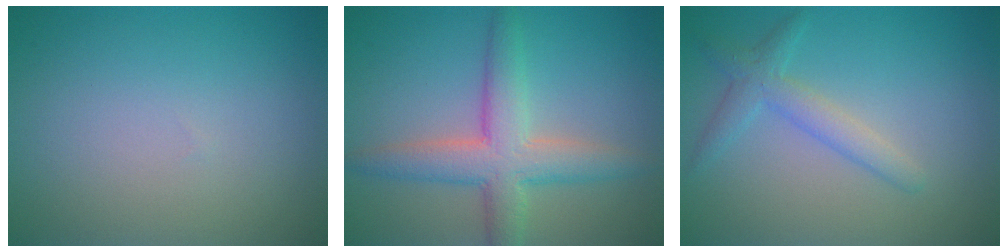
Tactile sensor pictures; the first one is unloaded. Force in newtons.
{"total": 5.3, "press": 5.3, "slide": 0.4}
{"total": 2.6, "press": 2.6, "slide": 0.1}